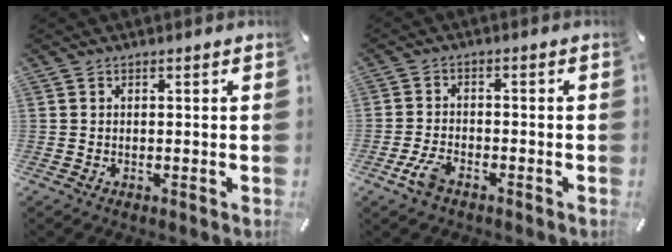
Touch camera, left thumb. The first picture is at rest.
{"total": 4.9, "force": [-3.0, 2.3, 3.2], "torque": [-0.081, 0.004, -0.061]}